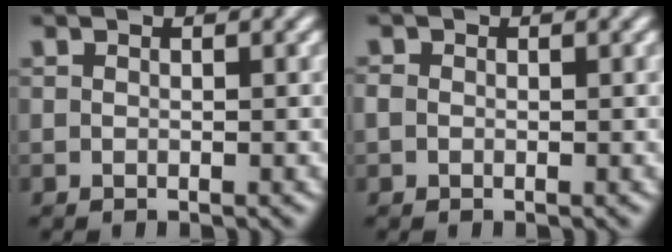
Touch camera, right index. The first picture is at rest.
{"total": 0.0}